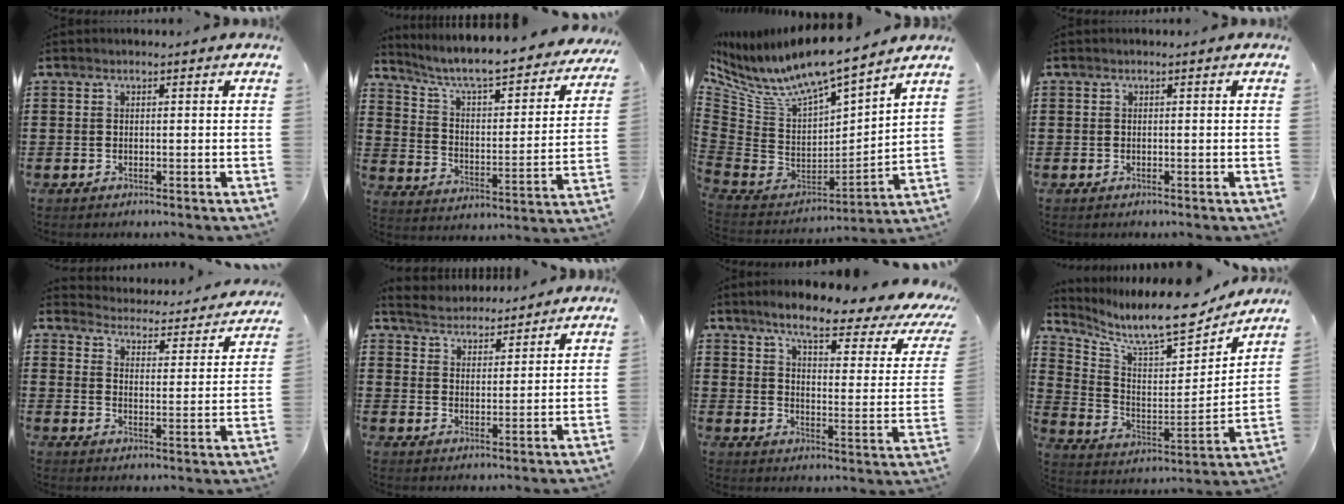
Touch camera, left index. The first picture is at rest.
{"total": 6.5, "force": [5.7, 0.6, 2.9], "torque": [-0.082, -0.049, 0.092]}
{"total": 8.5, "force": [7.1, 1.6, 4.4], "torque": [-0.125, -0.066, 0.119]}
{"total": 0.0}
{"total": 3.6, "force": [3.6, 0.0, -0.1], "torque": [-0.015, -0.038, 0.055]}
{"total": 4.0, "force": [4.0, 0.5, -0.5], "torque": [-0.009, -0.018, 0.072]}
{"total": 7.4, "force": [5.6, 1.1, 4.8], "torque": [-0.101, -0.030, 0.085]}
{"total": 10.4, "force": [9.3, 1.4, 4.5], "torque": [-0.106, -0.077, 0.152]}